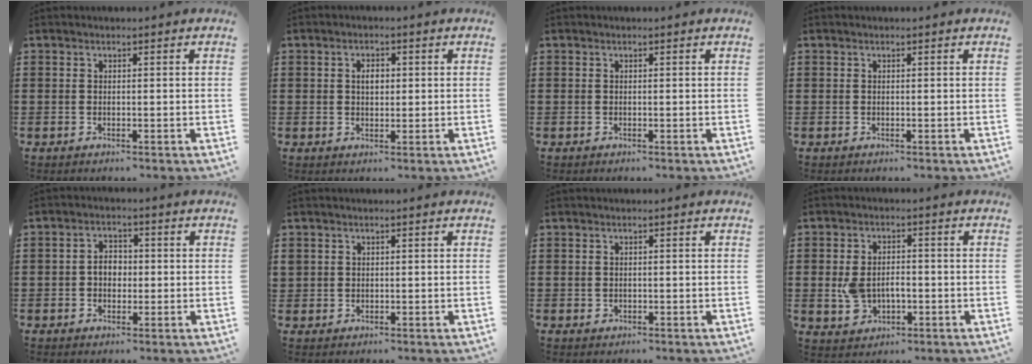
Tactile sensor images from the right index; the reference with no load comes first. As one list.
[{"total": 2.4, "force": [0.3, 1.5, 1.9], "torque": [-0.040, 0.009, 0.004]}, {"total": 0.0}, {"total": 0.0}, {"total": 3.0, "force": [-0.3, 2.1, 2.1], "torque": [-0.044, 0.007, -0.008]}, {"total": 1.1, "force": [0.4, 1.0, 0.1], "torque": [-0.004, 0.004, 0.008]}, {"total": 0.6, "force": [0.1, 0.5, 0.2], "torque": [-0.006, 0.003, 0.001]}, {"total": 4.4, "force": [-0.6, 3.0, 3.2], "torque": [-0.077, 0.003, -0.015]}]